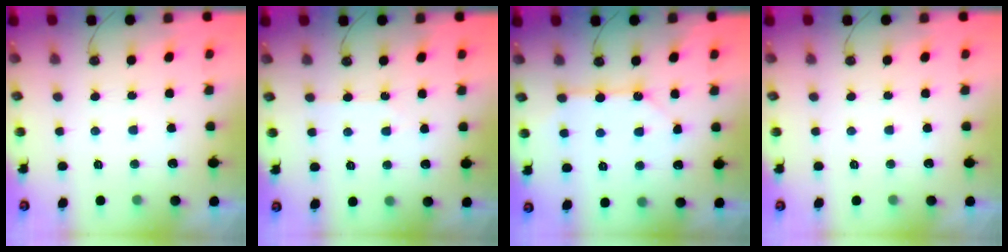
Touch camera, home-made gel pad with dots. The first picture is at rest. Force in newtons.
{"total": 2.2, "press": 2.1, "slide": 0.4}
{"total": 6.7, "press": 6.7, "slide": 0.6}
{"total": 0.0}